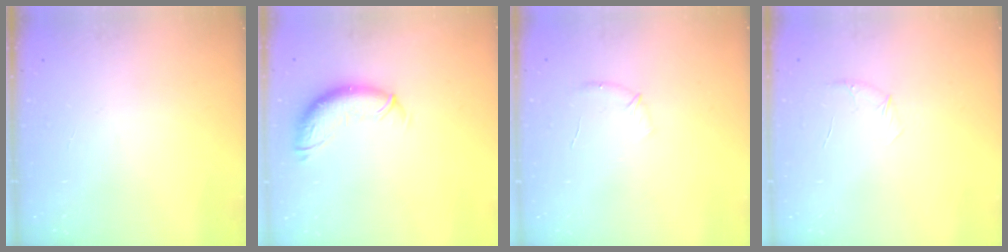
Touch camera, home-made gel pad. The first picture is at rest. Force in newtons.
{"total": 10.4, "press": 10.3, "slide": 0.9}
{"total": 6.8, "press": 6.6, "slide": 1.8}
{"total": 5.2, "press": 5.0, "slide": 1.5}